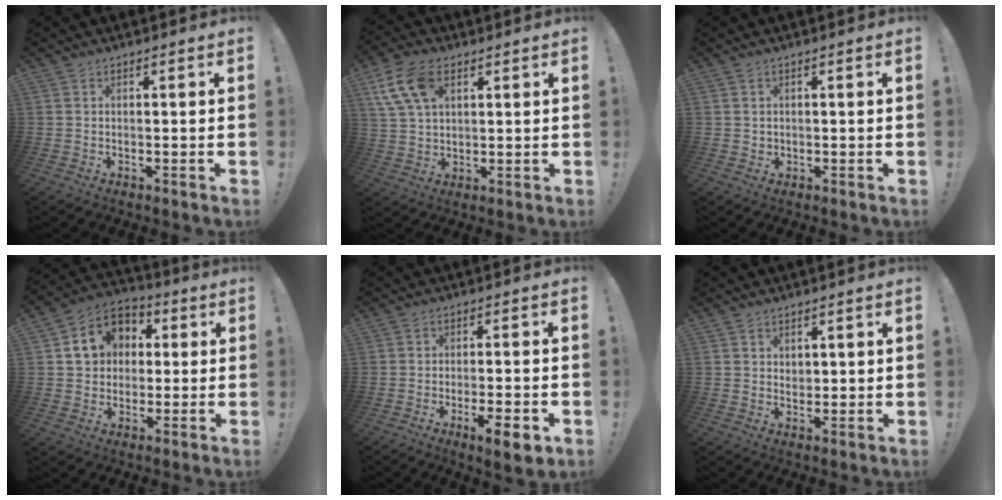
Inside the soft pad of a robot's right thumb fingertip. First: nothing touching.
{"total": 11.8, "force": [5.1, 7.1, 7.9], "torque": [-0.154, -0.005, 0.098]}
{"total": 1.0, "force": [0.4, 0.9, 0.1], "torque": [0.005, -0.001, 0.006]}
{"total": 11.5, "force": [2.3, 10.2, 4.8], "torque": [-0.070, 0.007, 0.053]}
{"total": 7.3, "force": [-3.4, 1.6, 6.3], "torque": [-0.082, 0.010, -0.051]}
{"total": 2.6, "force": [1.7, 1.9, 0.5], "torque": [0.009, -0.014, 0.027]}